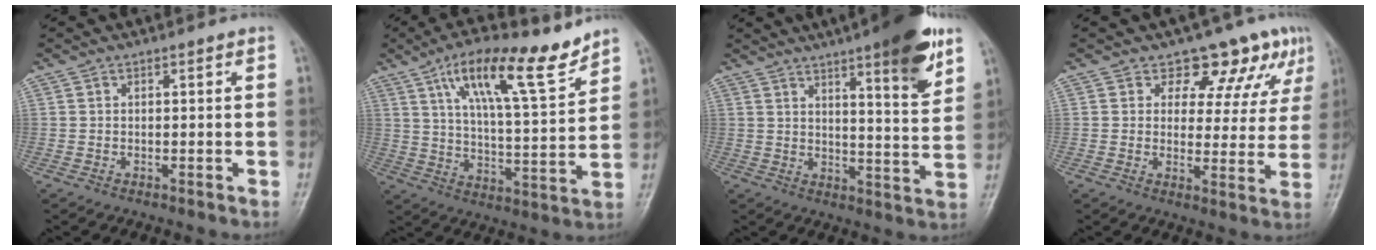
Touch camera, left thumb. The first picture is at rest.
{"total": 16.4, "force": [10.6, 4.0, 11.9], "torque": [-0.179, -0.048, 0.182]}
{"total": 14.6, "force": [8.7, 2.6, 11.4], "torque": [-0.140, -0.045, 0.121]}
{"total": 10.4, "force": [7.3, 6.1, 4.2], "torque": [-0.004, -0.036, 0.077]}